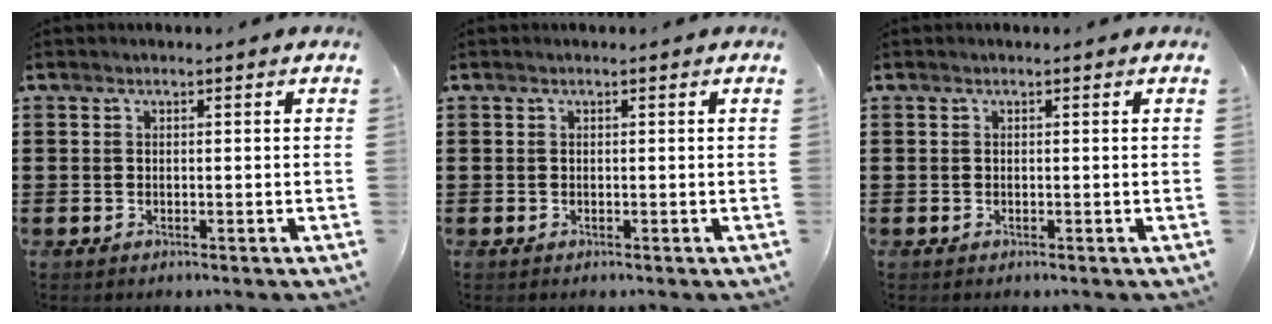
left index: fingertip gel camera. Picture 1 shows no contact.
{"total": 0.0}
{"total": 0.0}